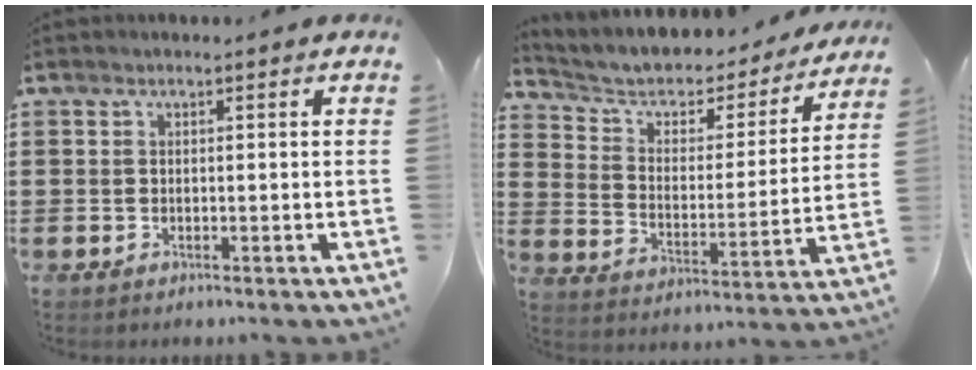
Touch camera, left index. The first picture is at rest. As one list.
[{"total": 4.1, "force": [3.2, 2.3, 1.3], "torque": [-0.050, -0.026, 0.046]}]